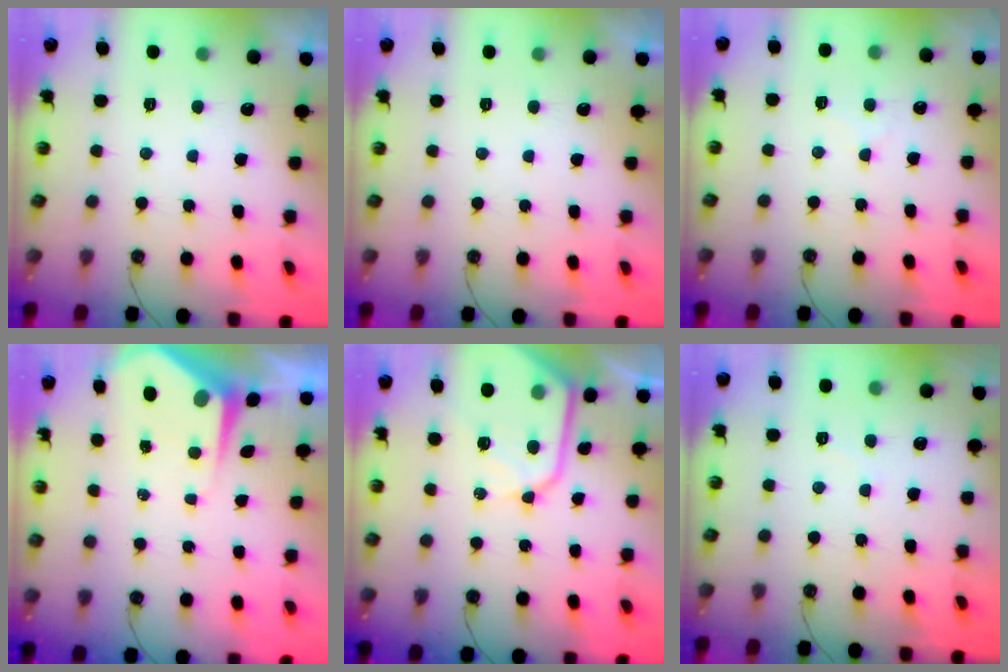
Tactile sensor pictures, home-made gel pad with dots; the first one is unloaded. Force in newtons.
{"total": 0.0}
{"total": 4.0, "press": 4.0, "slide": 0.5}
{"total": 5.5, "press": 5.5, "slide": 0.5}
{"total": 12.7, "press": 12.6, "slide": 1.2}
{"total": 2.8, "press": 2.8, "slide": 0.4}